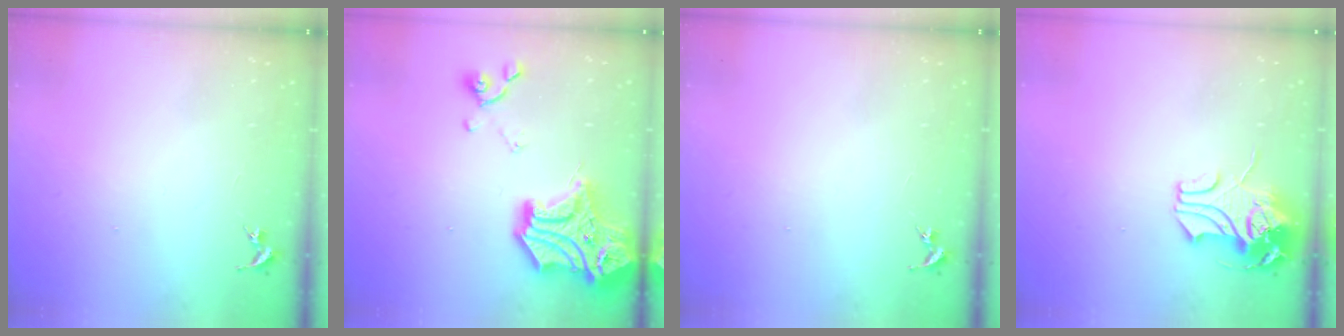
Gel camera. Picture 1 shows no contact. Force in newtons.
{"total": 23.2, "press": 23.1, "slide": 2.7}
{"total": 0.0}
{"total": 10.1, "press": 10.1, "slide": 1.2}